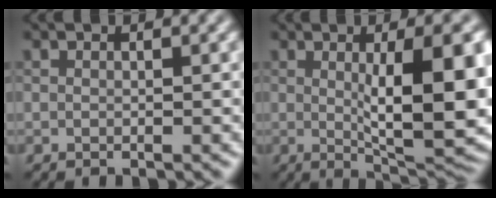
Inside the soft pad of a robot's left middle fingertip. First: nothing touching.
{"total": 10.9, "force": [0.5, 2.9, 10.5], "torque": [-0.140, -0.012, 0.016]}